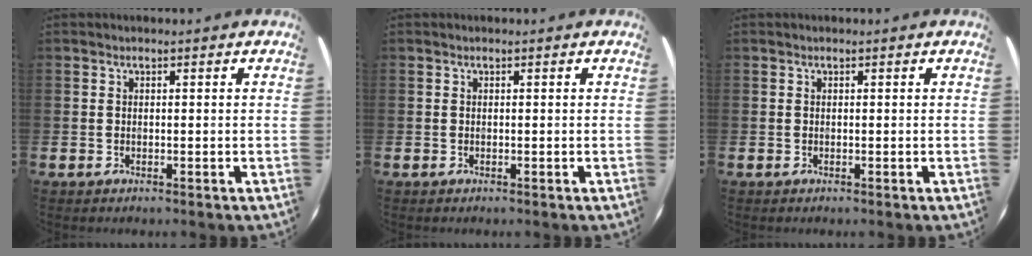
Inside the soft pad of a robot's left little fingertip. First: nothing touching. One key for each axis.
{"total": 0.0}
{"total": 0.0}